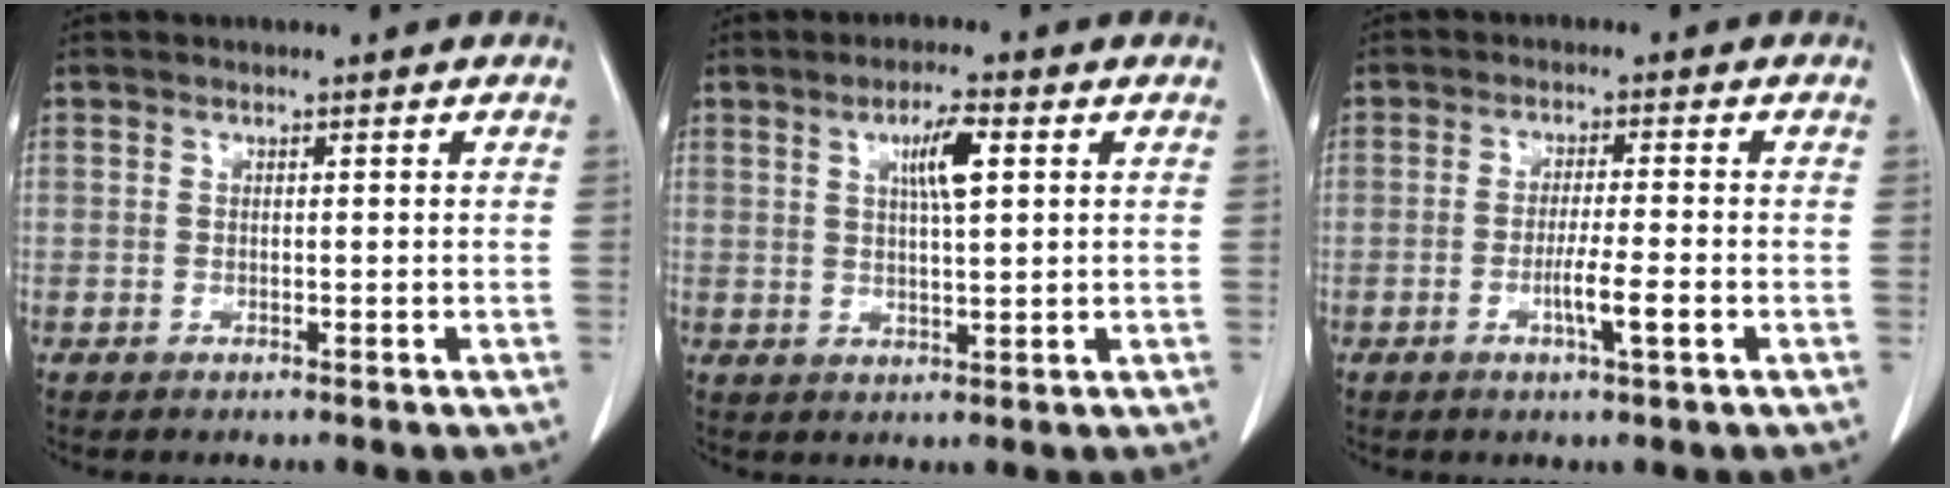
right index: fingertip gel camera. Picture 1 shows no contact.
{"total": 5.4, "force": [1.9, 0.7, 5.0], "torque": [-0.089, 0.002, 0.034]}
{"total": 4.6, "force": [-1.6, -0.2, 4.3], "torque": [-0.074, -0.006, -0.028]}